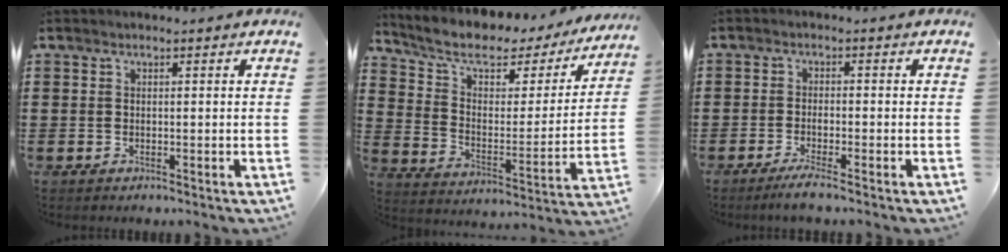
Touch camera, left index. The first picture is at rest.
{"total": 7.2, "force": [5.0, 3.5, 3.9], "torque": [-0.094, -0.031, 0.081]}
{"total": 2.5, "force": [-1.6, -0.1, 1.9], "torque": [-0.031, -0.002, -0.029]}